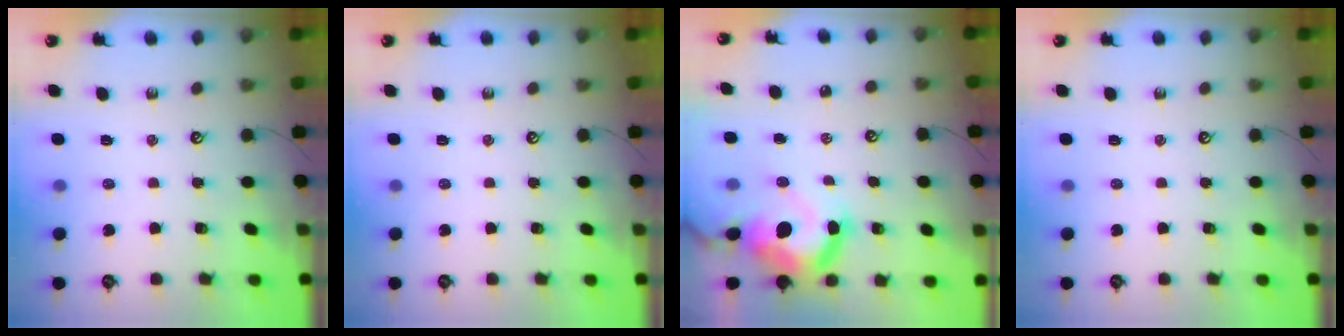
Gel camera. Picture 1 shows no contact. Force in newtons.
{"total": 0.0}
{"total": 16.5, "press": 16.4, "slide": 1.9}
{"total": 0.0}